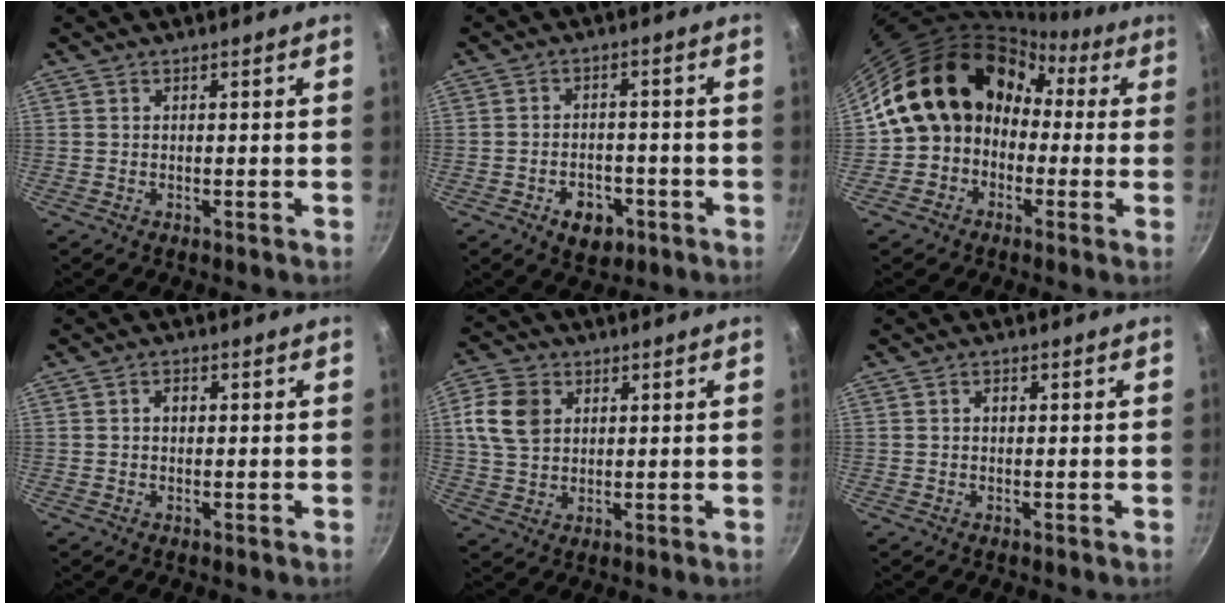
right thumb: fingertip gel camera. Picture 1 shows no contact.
{"total": 6.7, "force": [-3.2, 4.5, 3.8], "torque": [-0.039, 0.018, -0.041]}
{"total": 16.3, "force": [0.1, 13.9, 8.6], "torque": [-0.106, 0.064, -0.013]}
{"total": 1.9, "force": [0.2, 1.4, 1.2], "torque": [-0.014, 0.005, 0.001]}
{"total": 9.0, "force": [2.4, 6.8, 5.3], "torque": [-0.088, 0.002, 0.041]}
{"total": 1.2, "force": [0.1, 0.9, 0.8], "torque": [-0.011, 0.005, 0.001]}